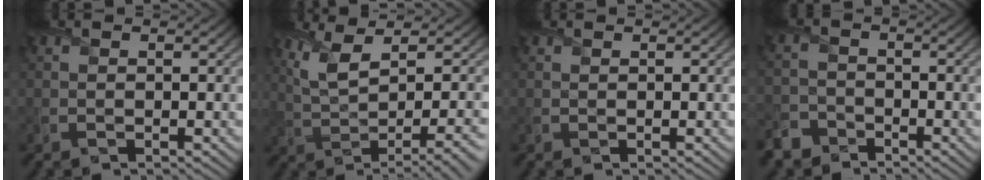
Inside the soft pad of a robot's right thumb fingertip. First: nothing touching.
{"total": 9.4, "force": [2.4, 3.0, 8.6], "torque": [-0.135, 0.015, 0.048]}
{"total": 0.0}
{"total": 4.2, "force": [-3.6, 2.1, 0.8], "torque": [-0.019, -0.005, -0.080]}